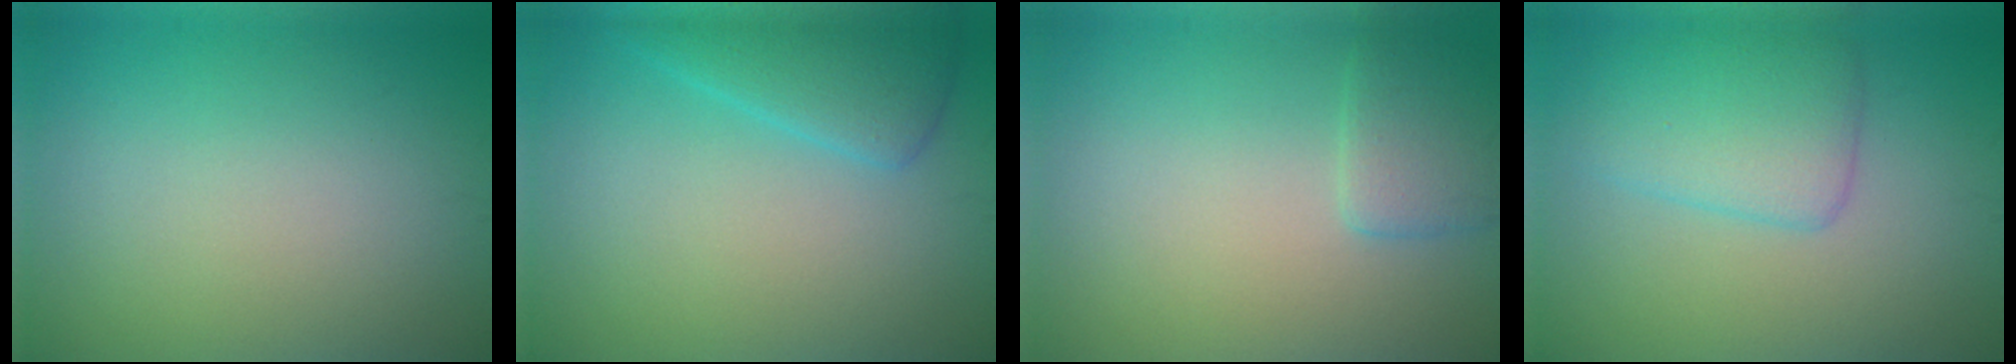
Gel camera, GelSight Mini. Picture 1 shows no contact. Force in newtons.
{"total": 3.5, "press": 3.5, "slide": 0.3}
{"total": 2.4, "press": 2.3, "slide": 0.2}
{"total": 4.2, "press": 4.2, "slide": 0.2}